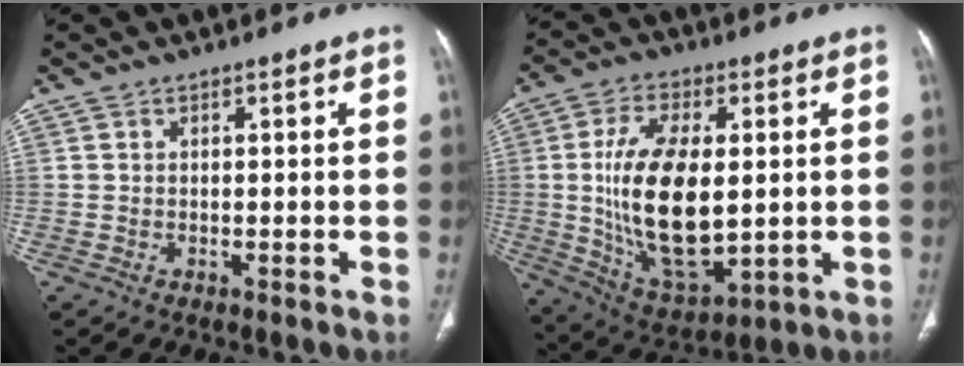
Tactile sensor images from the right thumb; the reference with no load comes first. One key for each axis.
{"total": 19.5, "fx": 0.5, "fy": 9.8, "fz": 16.8, "tx": -0.302, "ty": -0.016, "tz": 0.025}